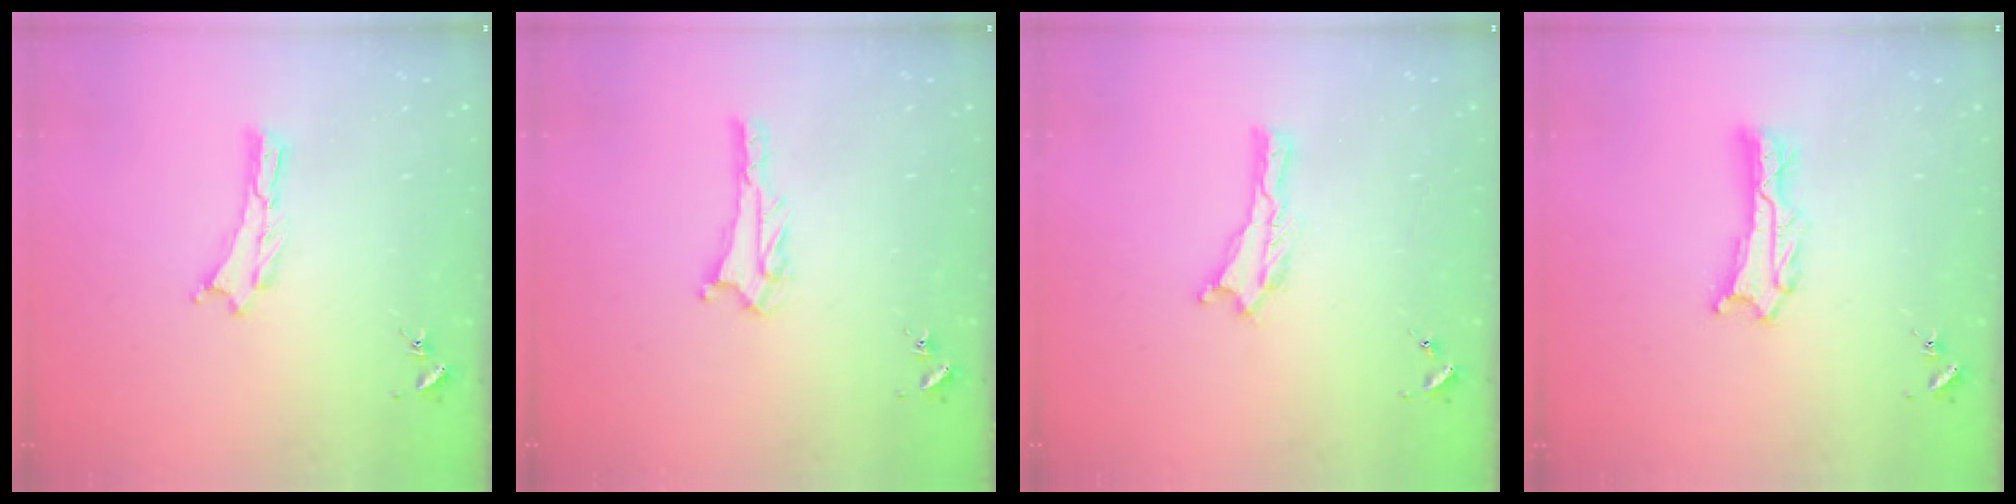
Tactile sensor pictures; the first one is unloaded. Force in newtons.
{"total": 2.8, "press": 2.8, "slide": 0.2}
{"total": 0.0}
{"total": 1.2, "press": 1.2, "slide": 0.1}